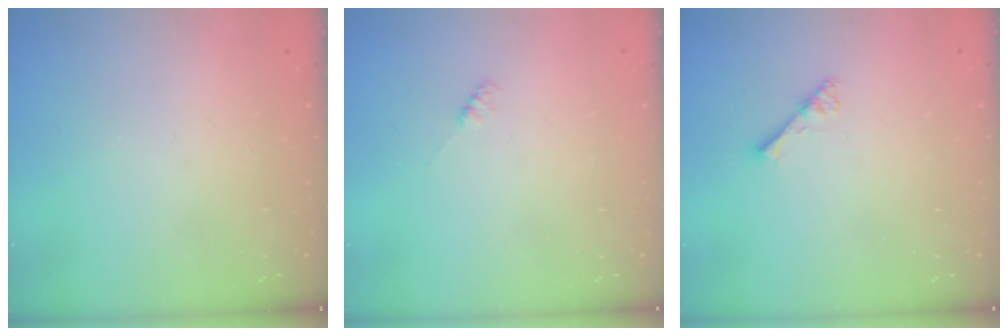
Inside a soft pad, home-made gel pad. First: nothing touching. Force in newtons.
{"total": 1.9, "press": 1.9, "slide": 0.3}
{"total": 3.3, "press": 3.2, "slide": 0.4}